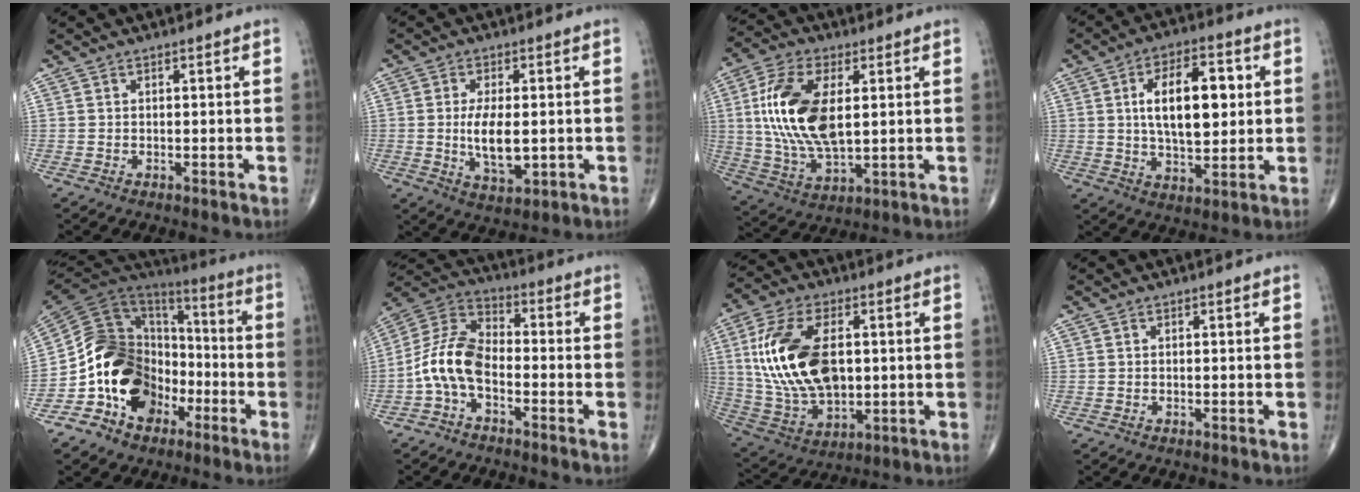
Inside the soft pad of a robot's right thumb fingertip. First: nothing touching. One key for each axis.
{"total": 11.1, "fx": -0.7, "fy": 5.2, "fz": 9.8, "tx": -0.171, "ty": -0.017, "tz": -0.003}
{"total": 17.1, "fx": 2.7, "fy": 8.5, "fz": 14.6, "tx": -0.292, "ty": -0.009, "tz": 0.054}
{"total": 14.3, "fx": 2.3, "fy": 7.0, "fz": 12.3, "tx": -0.177, "ty": 0.000, "tz": 0.038}
{"total": 19.4, "fx": -7.1, "fy": 14.2, "fz": 11.1, "tx": -0.165, "ty": 0.083, "tz": -0.127}
{"total": 10.0, "fx": -3.2, "fy": 5.5, "fz": 7.7, "tx": -0.153, "ty": 0.046, "tz": -0.076}
{"total": 19.8, "fx": 2.5, "fy": 11.2, "fz": 16.1, "tx": -0.314, "ty": -0.009, "tz": 0.054}
{"total": 0.0}